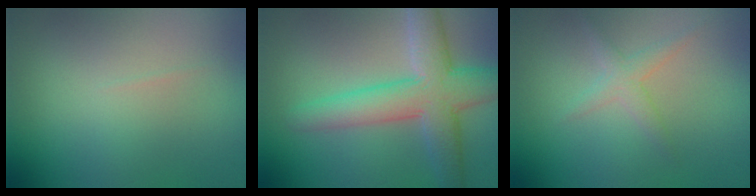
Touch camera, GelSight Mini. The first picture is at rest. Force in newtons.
{"total": 6.5, "press": 6.5, "slide": 0.1}
{"total": 1.6, "press": 1.6, "slide": 0.1}